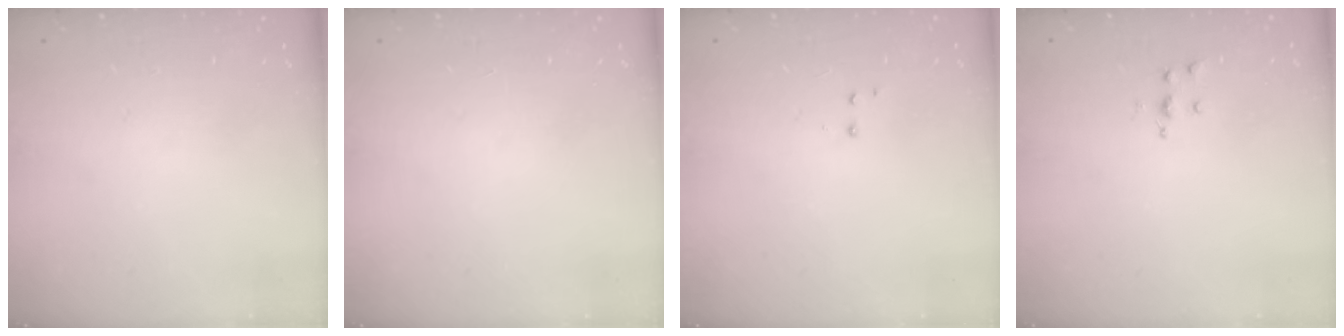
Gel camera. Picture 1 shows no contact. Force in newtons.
{"total": 0.0}
{"total": 2.8, "press": 2.7, "slide": 0.5}
{"total": 4.8, "press": 4.8, "slide": 0.5}